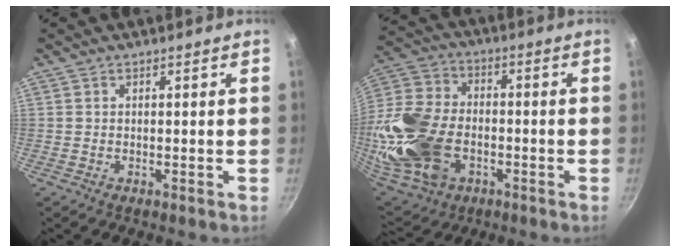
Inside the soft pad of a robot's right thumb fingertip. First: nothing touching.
{"total": 24.3, "force": [-5.1, 16.7, 16.9], "torque": [-0.368, 0.018, -0.088]}